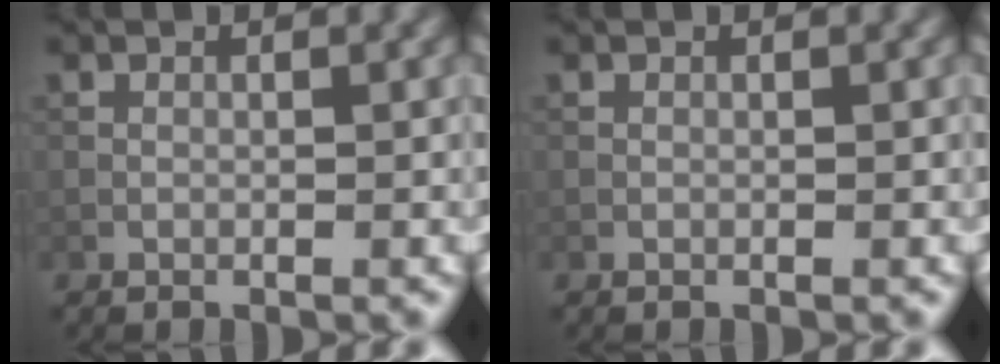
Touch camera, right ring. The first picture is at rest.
{"total": 0.0}